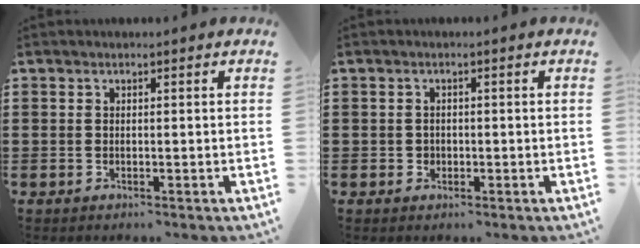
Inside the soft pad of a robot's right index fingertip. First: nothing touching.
{"total": 1.1, "force": [-0.2, 1.0, 0.3], "torque": [-0.009, 0.004, -0.005]}